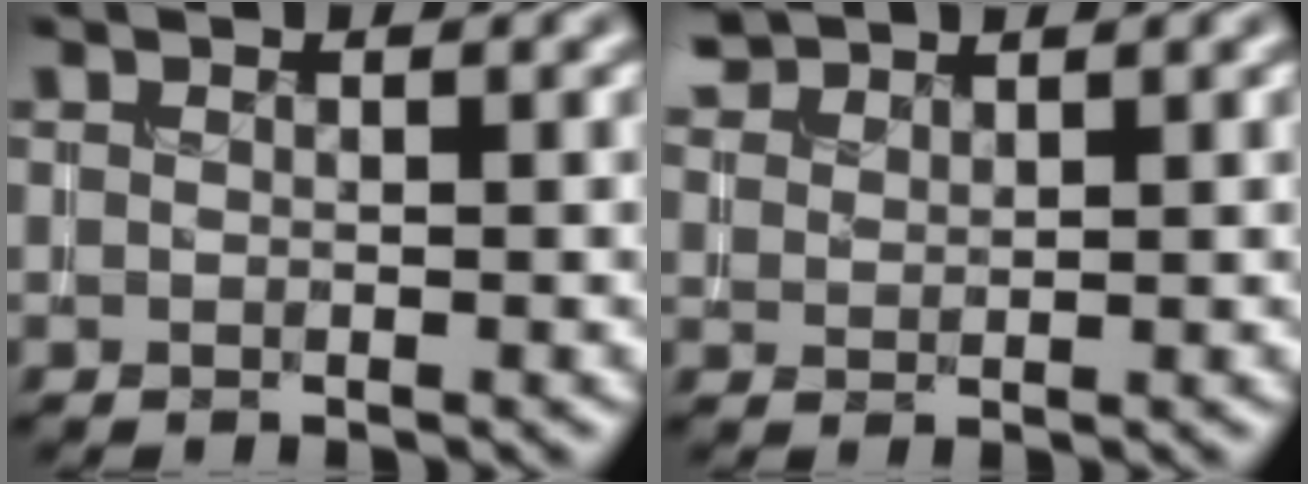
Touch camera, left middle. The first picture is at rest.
{"total": 2.3, "force": [2.2, 0.6, 0.4], "torque": [-0.012, 0.009, 0.050]}